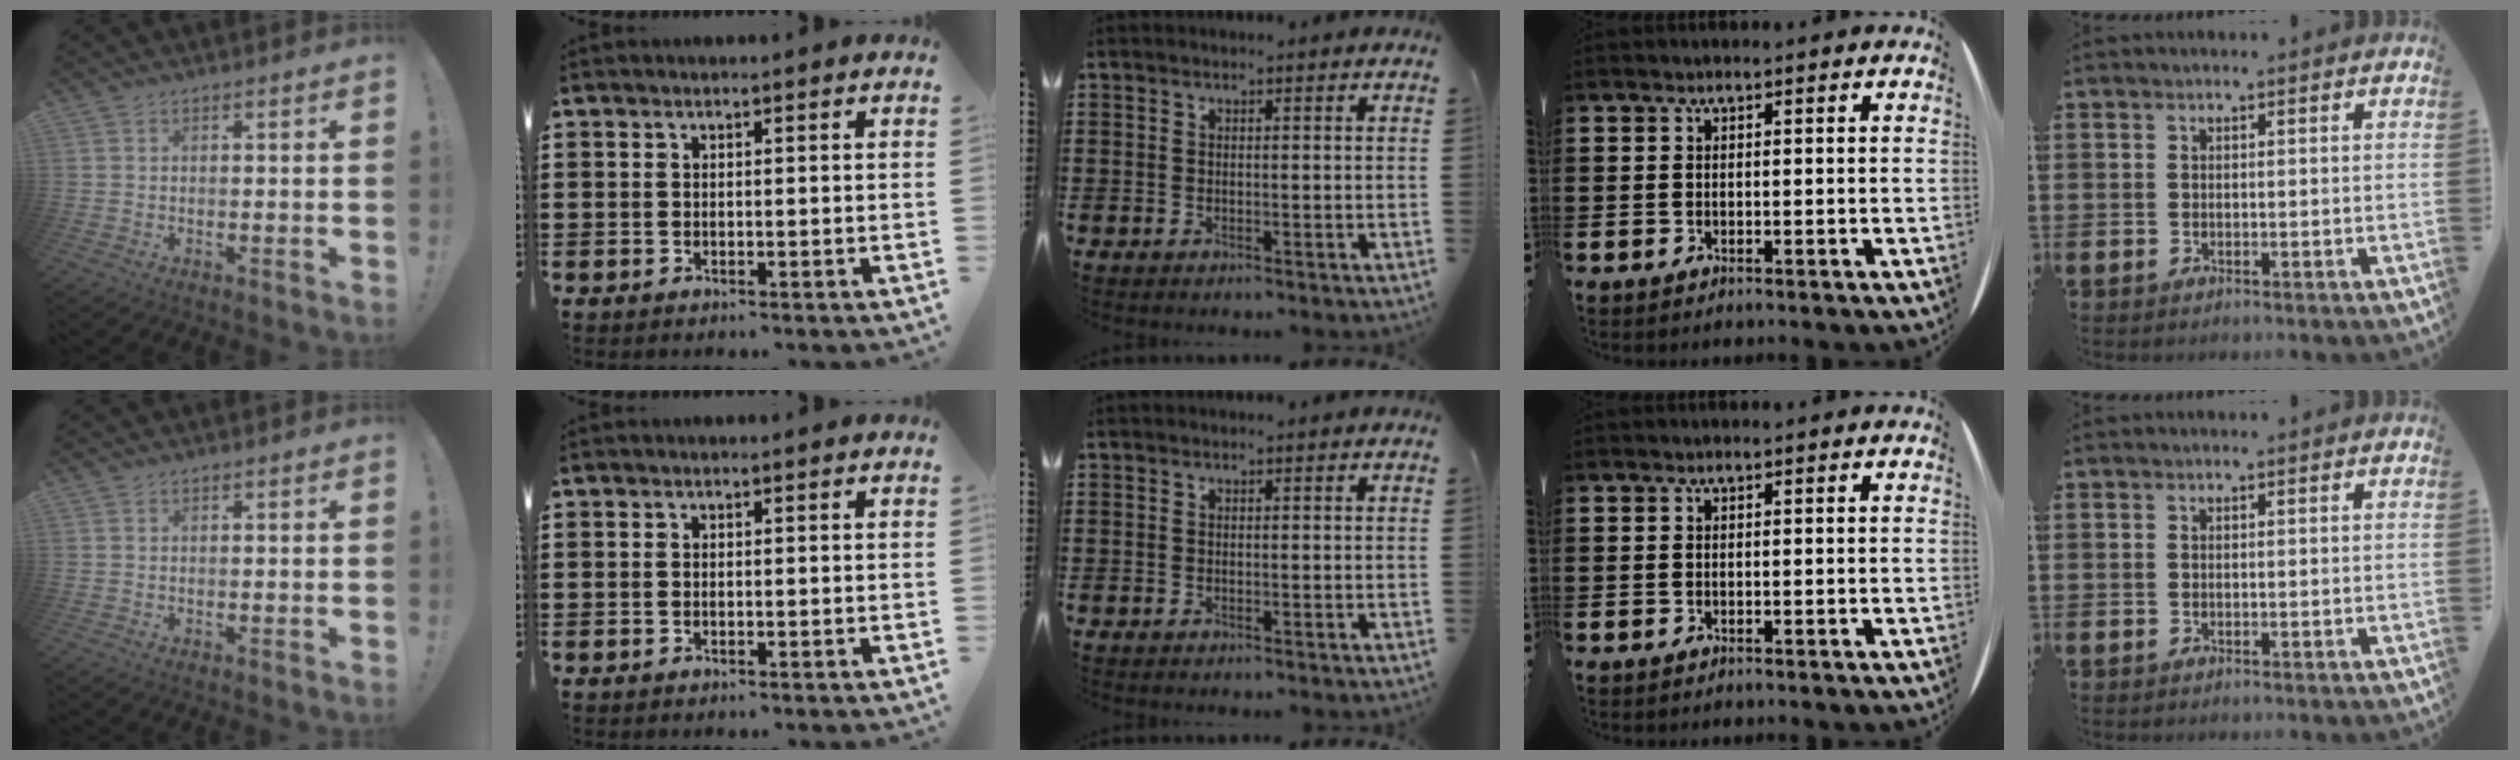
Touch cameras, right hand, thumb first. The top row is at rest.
{}